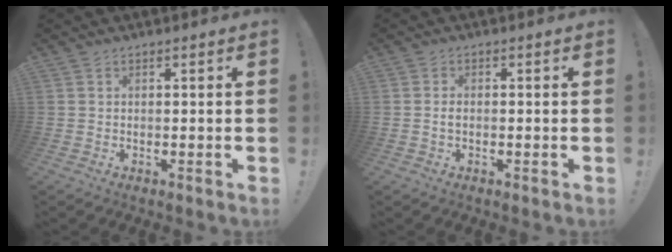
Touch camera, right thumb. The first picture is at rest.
{"total": 1.1, "force": [-0.2, 0.7, 0.9], "torque": [-0.023, 0.008, -0.004]}